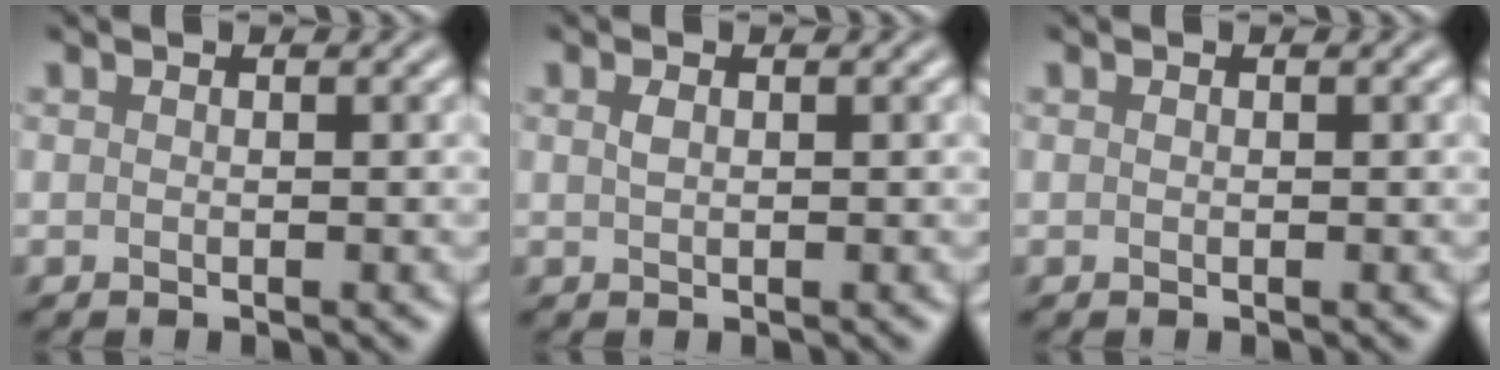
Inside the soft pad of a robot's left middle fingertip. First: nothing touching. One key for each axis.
{"total": 0.7, "fx": 0.3, "fy": 0.4, "fz": 0.6, "tx": -0.015, "ty": 0.002, "tz": 0.006}
{"total": 0.0}